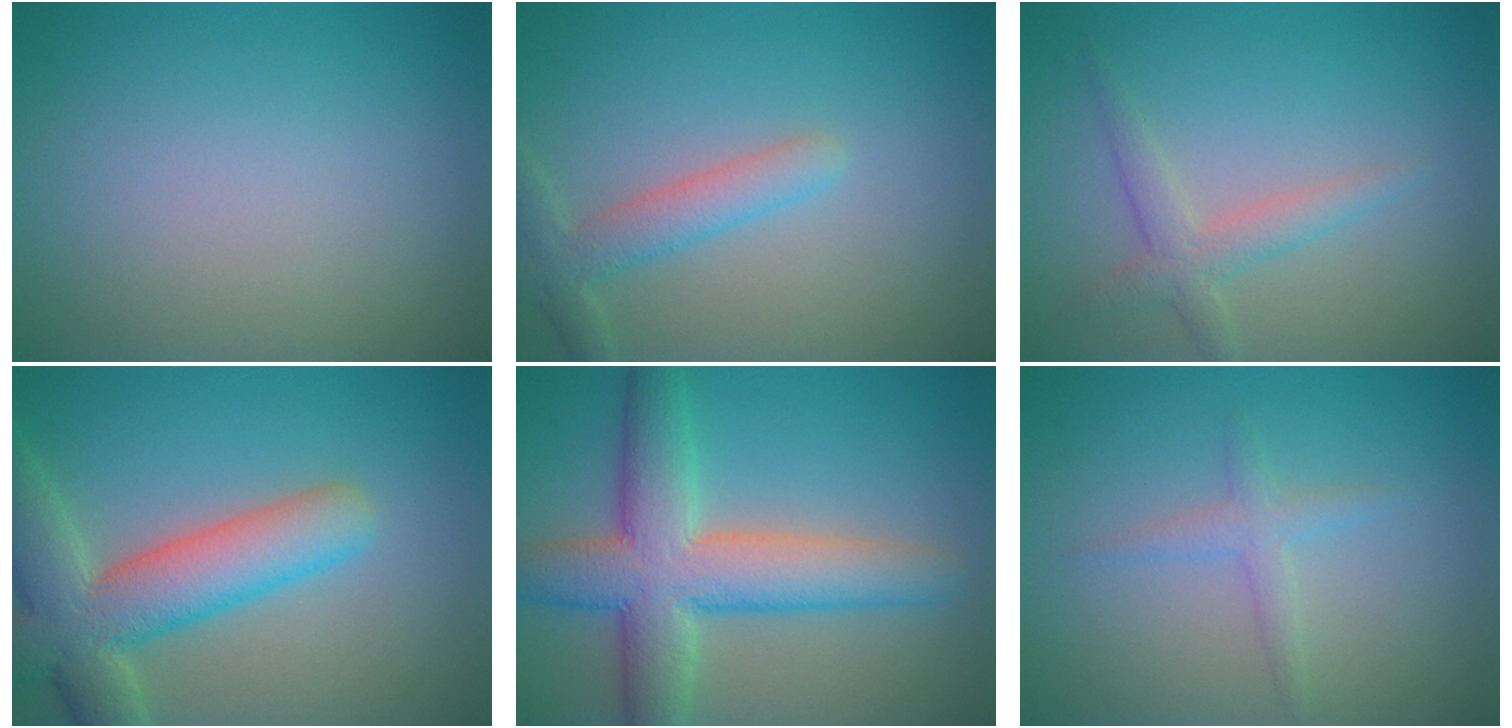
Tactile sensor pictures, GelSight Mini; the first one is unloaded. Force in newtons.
{"total": 3.0, "press": 3.0, "slide": 0.2}
{"total": 2.4, "press": 2.4, "slide": 0.1}
{"total": 8.2, "press": 8.1, "slide": 0.8}
{"total": 8.6, "press": 8.6, "slide": 0.5}
{"total": 1.6, "press": 1.6, "slide": 0.1}